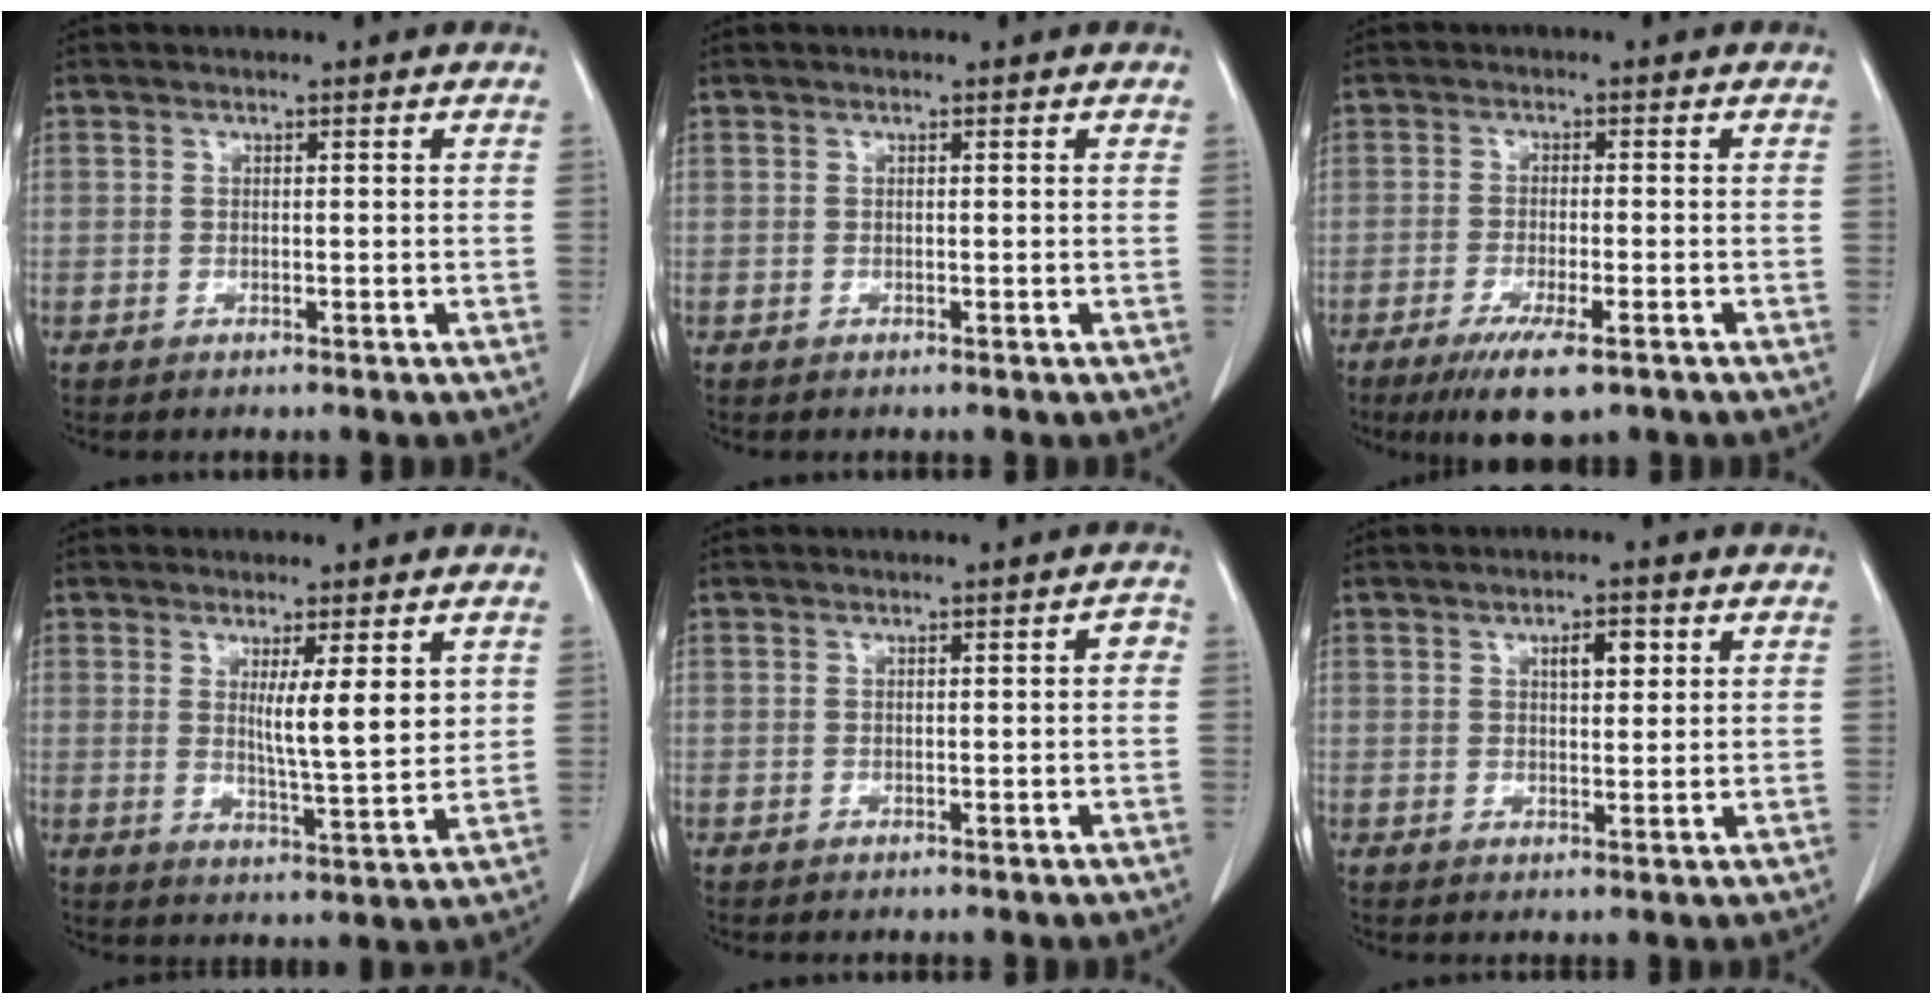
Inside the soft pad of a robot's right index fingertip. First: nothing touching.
{"total": 0.0}
{"total": 7.5, "force": [-4.7, 1.4, 5.7], "torque": [-0.097, -0.018, -0.071]}
{"total": 7.0, "force": [2.2, 0.7, 6.6], "torque": [-0.104, -0.018, 0.037]}
{"total": 1.2, "force": [-0.1, 0.4, 1.1], "torque": [-0.004, 0.005, -0.003]}
{"total": 3.1, "force": [1.3, 0.9, 2.7], "torque": [-0.044, 0.001, 0.020]}